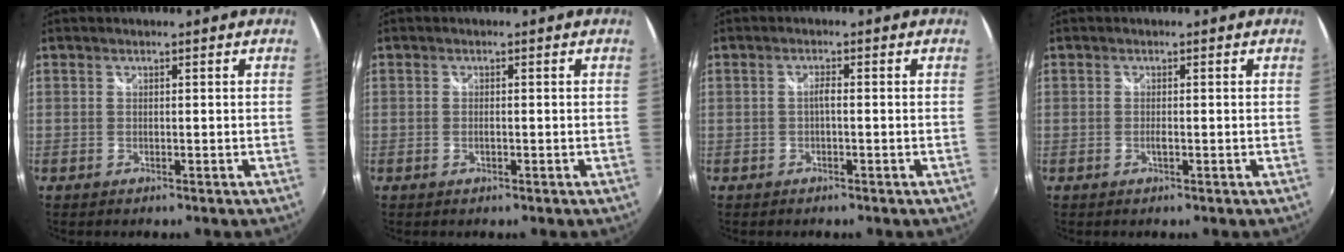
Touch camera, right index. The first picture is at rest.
{"total": 1.2, "force": [-0.4, 0.5, 1.0], "torque": [-0.021, -0.002, -0.008]}
{"total": 1.2, "force": [-0.4, 0.2, 1.2], "torque": [-0.022, 0.004, -0.008]}
{"total": 1.2, "force": [-0.4, 0.1, 1.1], "torque": [-0.021, -0.001, -0.008]}